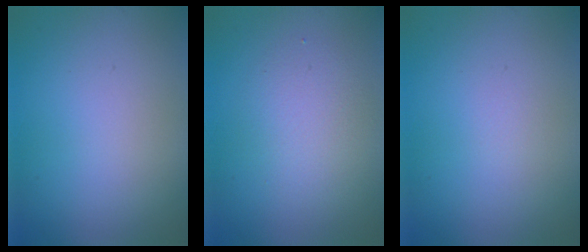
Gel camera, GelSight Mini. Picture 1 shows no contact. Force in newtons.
{"total": 3.0, "press": 3.0, "slide": 0.2}
{"total": 0.0}